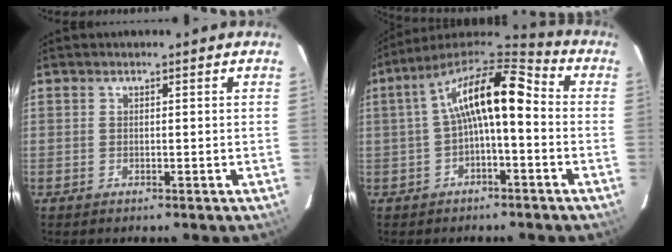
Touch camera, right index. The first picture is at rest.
{"total": 12.3, "force": [-0.5, 4.3, 11.6], "torque": [-0.214, 0.030, -0.013]}